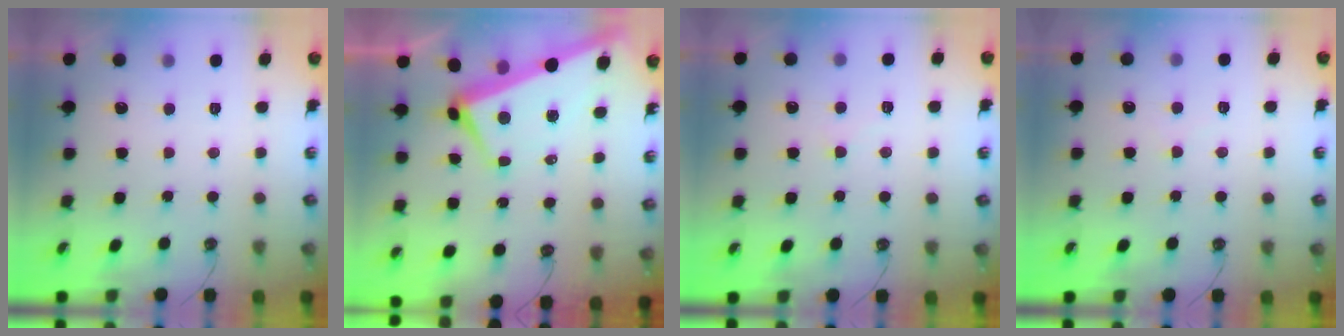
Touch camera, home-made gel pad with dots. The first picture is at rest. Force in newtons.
{"total": 1.1, "press": 0.5, "slide": 1.0}
{"total": 1.9, "press": 1.9, "slide": 0.4}
{"total": 0.0}